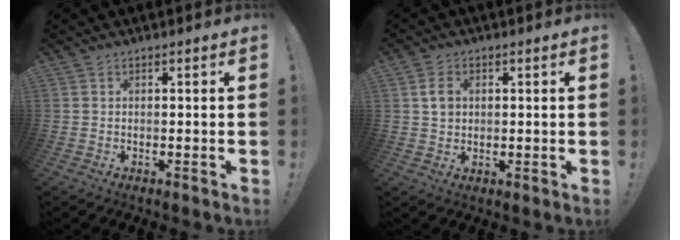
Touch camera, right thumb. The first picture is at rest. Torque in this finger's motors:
{"motor_torque": [0.18, 0.61, -0.17, 0.22, 0.03]}